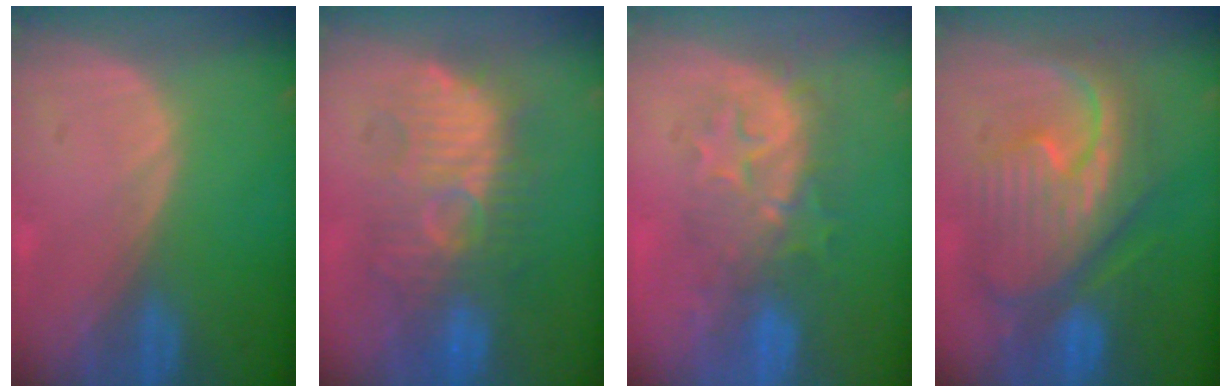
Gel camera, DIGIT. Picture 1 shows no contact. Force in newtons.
{"total": 9.9, "press": 9.9, "slide": 0.3}
{"total": 8.4, "press": 8.1, "slide": 2.2}
{"total": 12.4, "press": 12.3, "slide": 1.4}